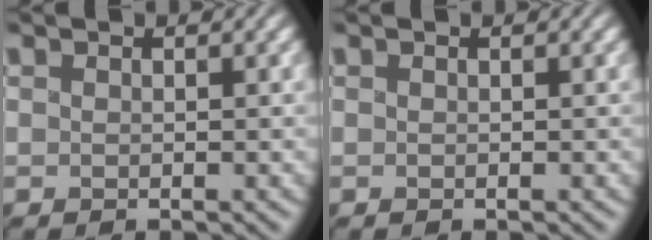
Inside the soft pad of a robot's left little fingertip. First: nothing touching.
{"total": 0.0}